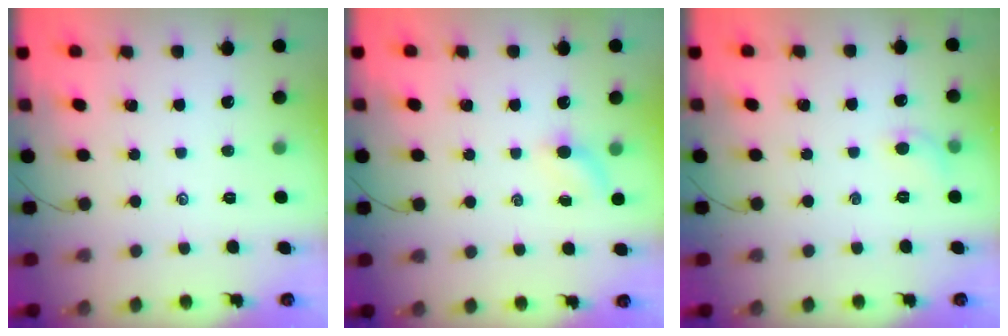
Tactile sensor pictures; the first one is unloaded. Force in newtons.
{"total": 4.2, "press": 4.0, "slide": 1.4}
{"total": 5.4, "press": 5.1, "slide": 1.8}